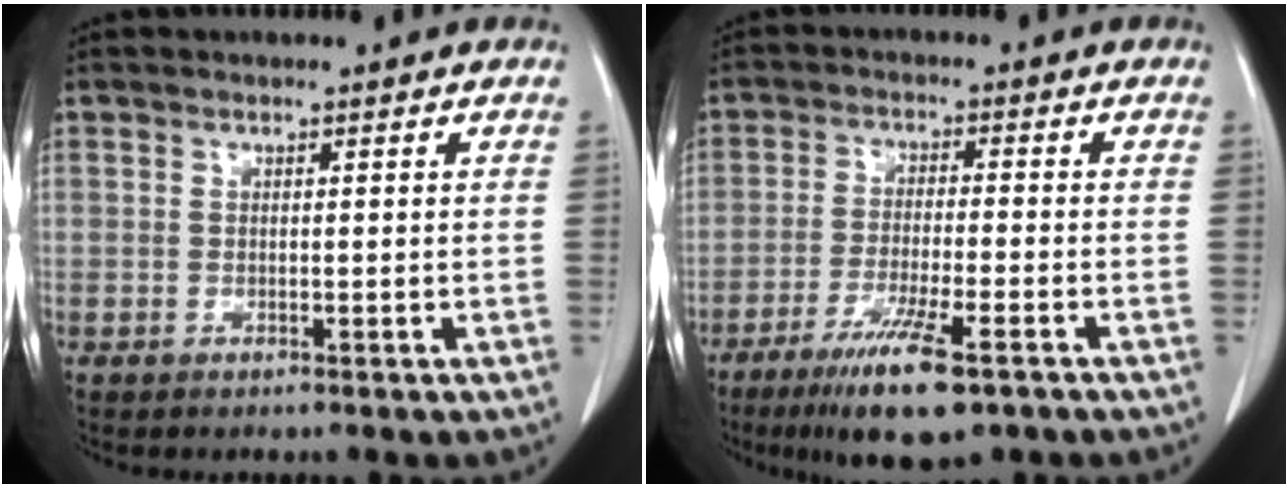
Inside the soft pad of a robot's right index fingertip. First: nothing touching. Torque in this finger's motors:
{"motor_torque": [1.06, -0.79, 0.24, 0.16]}